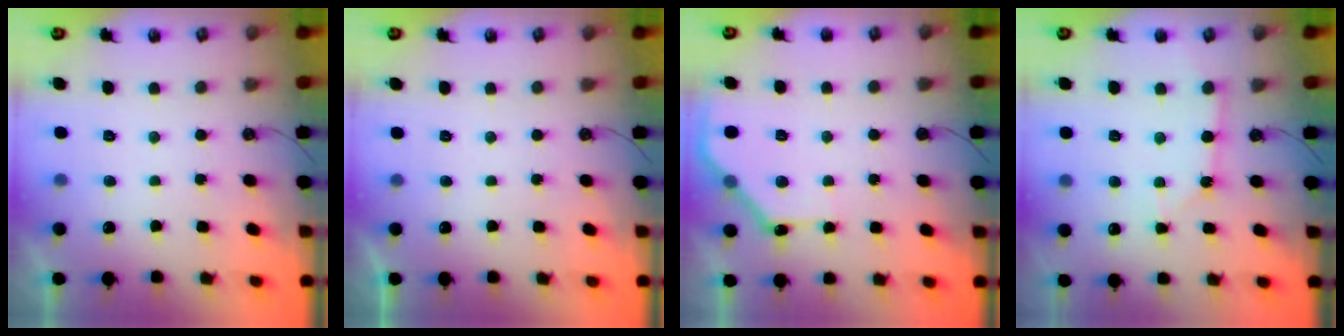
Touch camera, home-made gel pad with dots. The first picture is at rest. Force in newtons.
{"total": 0.0}
{"total": 11.7, "press": 11.7, "slide": 0.2}
{"total": 3.1, "press": 3.1, "slide": 0.2}